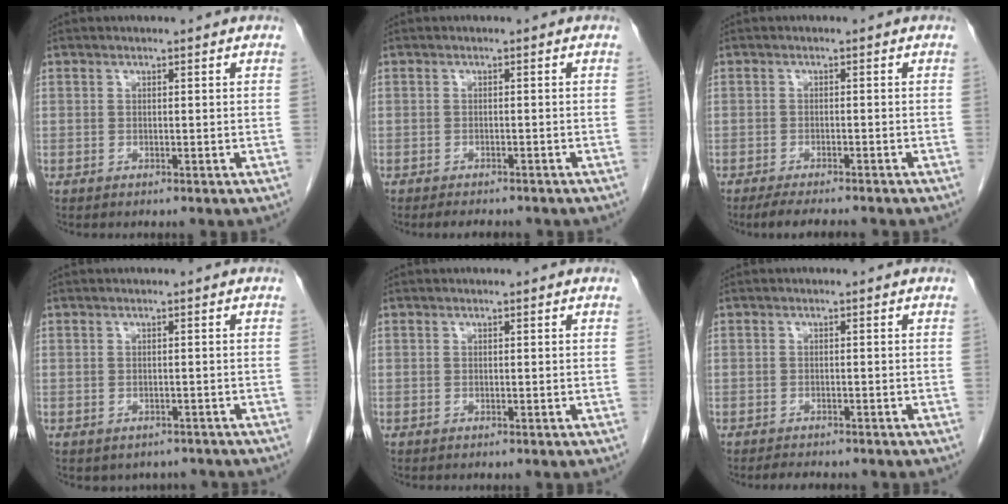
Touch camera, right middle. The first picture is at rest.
{"total": 4.6, "force": [-3.9, 1.3, 2.0], "torque": [-0.024, -0.005, -0.045]}
{"total": 6.1, "force": [-5.3, 0.9, 2.9], "torque": [-0.040, -0.010, -0.078]}
{"total": 3.2, "force": [-2.7, 1.8, 0.3], "torque": [-0.001, 0.008, -0.031]}
{"total": 0.0}
{"total": 2.9, "force": [-2.5, 0.8, 1.1], "torque": [-0.024, -0.008, -0.033]}